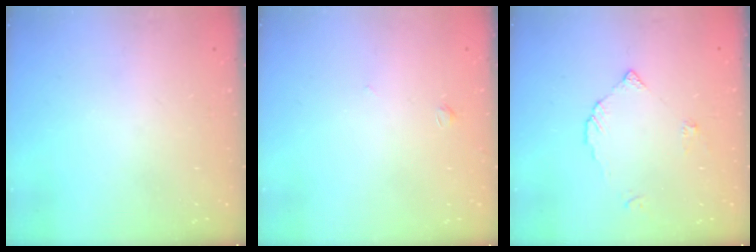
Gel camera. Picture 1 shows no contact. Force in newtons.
{"total": 1.5, "press": 1.4, "slide": 0.5}
{"total": 3.0, "press": 3.0, "slide": 0.3}